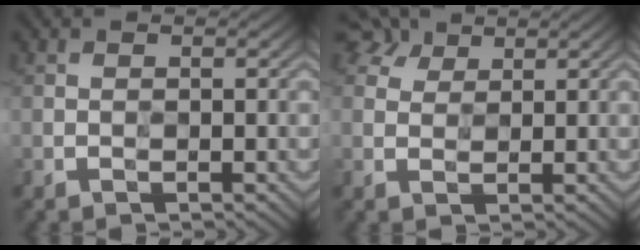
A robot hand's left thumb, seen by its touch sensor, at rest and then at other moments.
{"total": 4.7, "force": [3.7, 2.6, 1.3], "torque": [-0.035, 0.013, 0.071]}